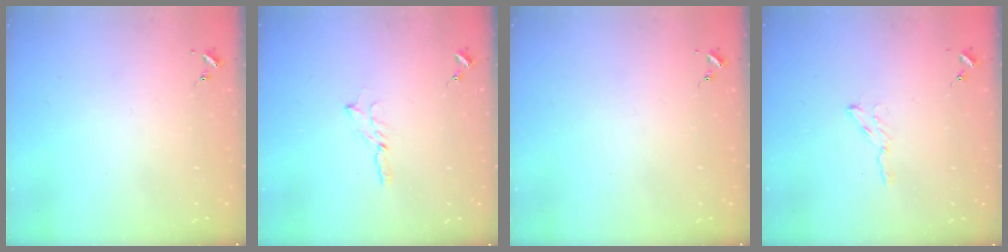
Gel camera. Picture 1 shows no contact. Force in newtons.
{"total": 3.6, "press": 3.6, "slide": 0.1}
{"total": 0.0}
{"total": 3.9, "press": 3.8, "slide": 0.5}